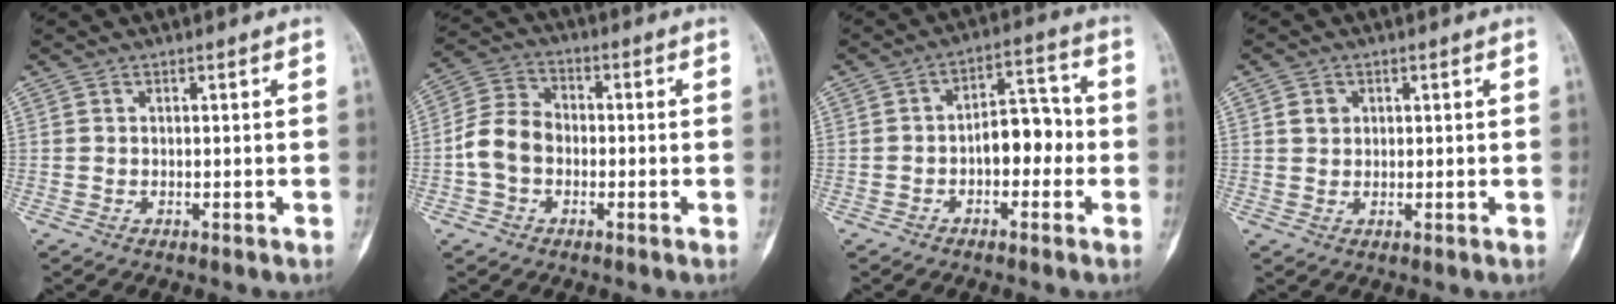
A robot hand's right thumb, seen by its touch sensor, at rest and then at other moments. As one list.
[{"total": 8.1, "force": [-1.6, 6.3, 4.9], "torque": [-0.086, 0.031, -0.043]}, {"total": 8.2, "force": [-1.6, 4.9, 6.4], "torque": [-0.069, 0.035, -0.034]}, {"total": 2.3, "force": [0.8, 2.0, 0.9], "torque": [-0.005, -0.003, 0.015]}]